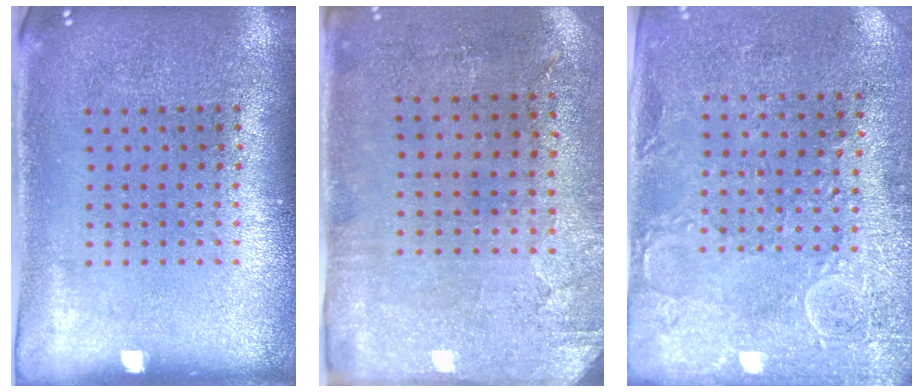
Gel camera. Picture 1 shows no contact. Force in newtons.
{"total": 2.9, "press": 2.4, "slide": 1.7}
{"total": 2.9, "press": 2.5, "slide": 1.5}